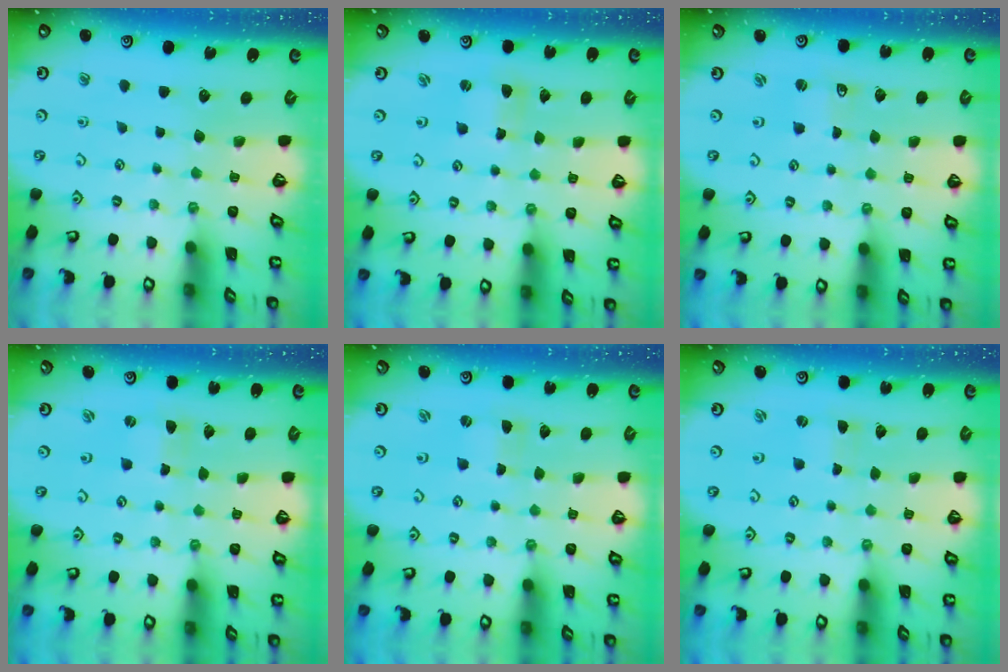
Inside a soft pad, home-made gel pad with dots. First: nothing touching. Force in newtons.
{"total": 1.7, "press": 1.7, "slide": 0.2}
{"total": 1.4, "press": 1.4, "slide": 0.1}
{"total": 0.0}
{"total": 0.0}
{"total": 0.7, "press": 0.6, "slide": 0.1}